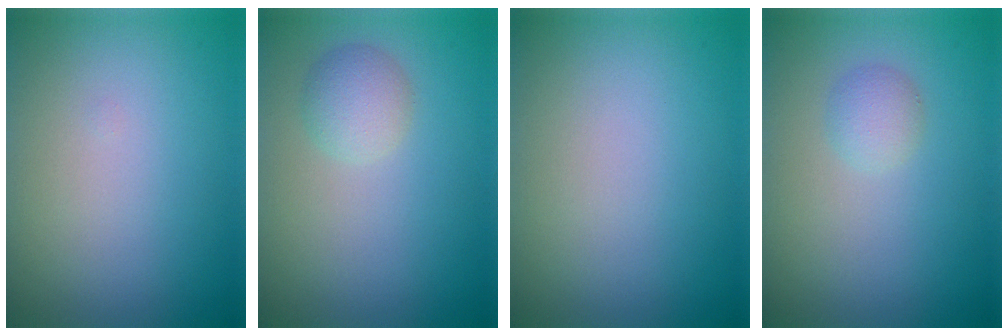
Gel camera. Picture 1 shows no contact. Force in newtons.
{"total": 2.2, "press": 2.2, "slide": 0.1}
{"total": 0.0}
{"total": 1.5, "press": 1.5, "slide": 0.0}